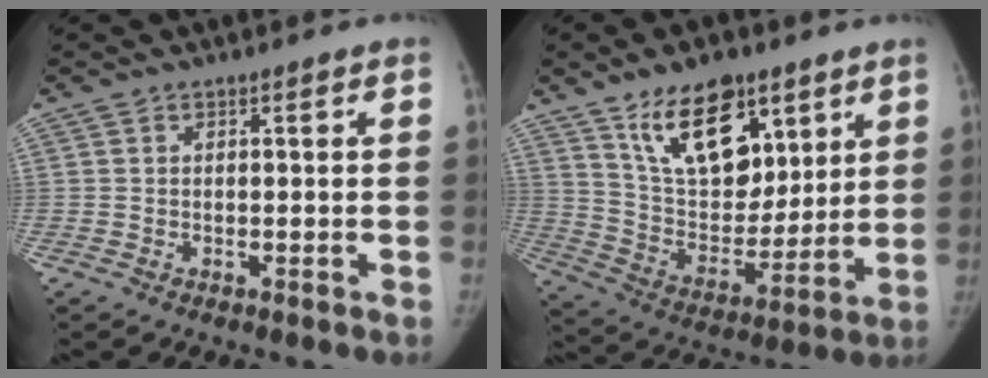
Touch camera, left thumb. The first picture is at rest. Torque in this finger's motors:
{"motor_torque": [0.39, 0.44, 1.52, -1.26, 0.33]}